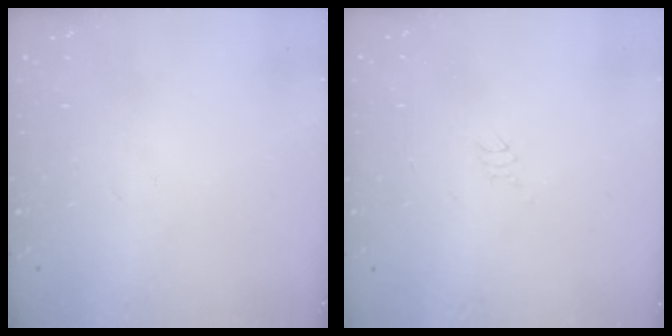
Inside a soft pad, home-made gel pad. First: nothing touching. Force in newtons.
{"total": 2.6, "press": 2.6, "slide": 0.2}